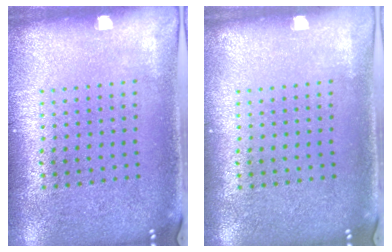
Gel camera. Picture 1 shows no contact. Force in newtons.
{"total": 0.0}